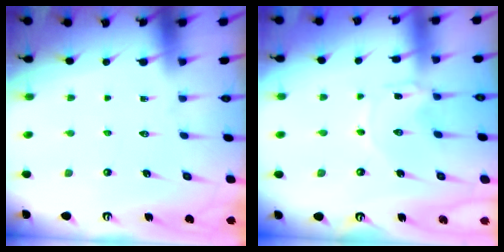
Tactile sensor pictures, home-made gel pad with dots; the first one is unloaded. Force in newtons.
{"total": 0.0}